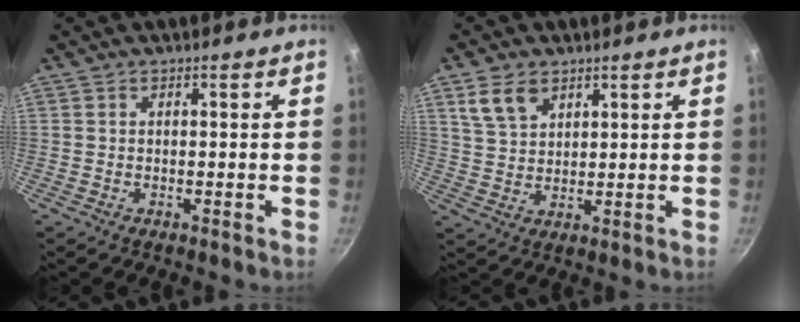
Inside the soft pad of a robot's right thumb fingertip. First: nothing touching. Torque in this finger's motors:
{"motor_torque": [-0.63, 0.69, 0.38, 0.58, 0.02]}